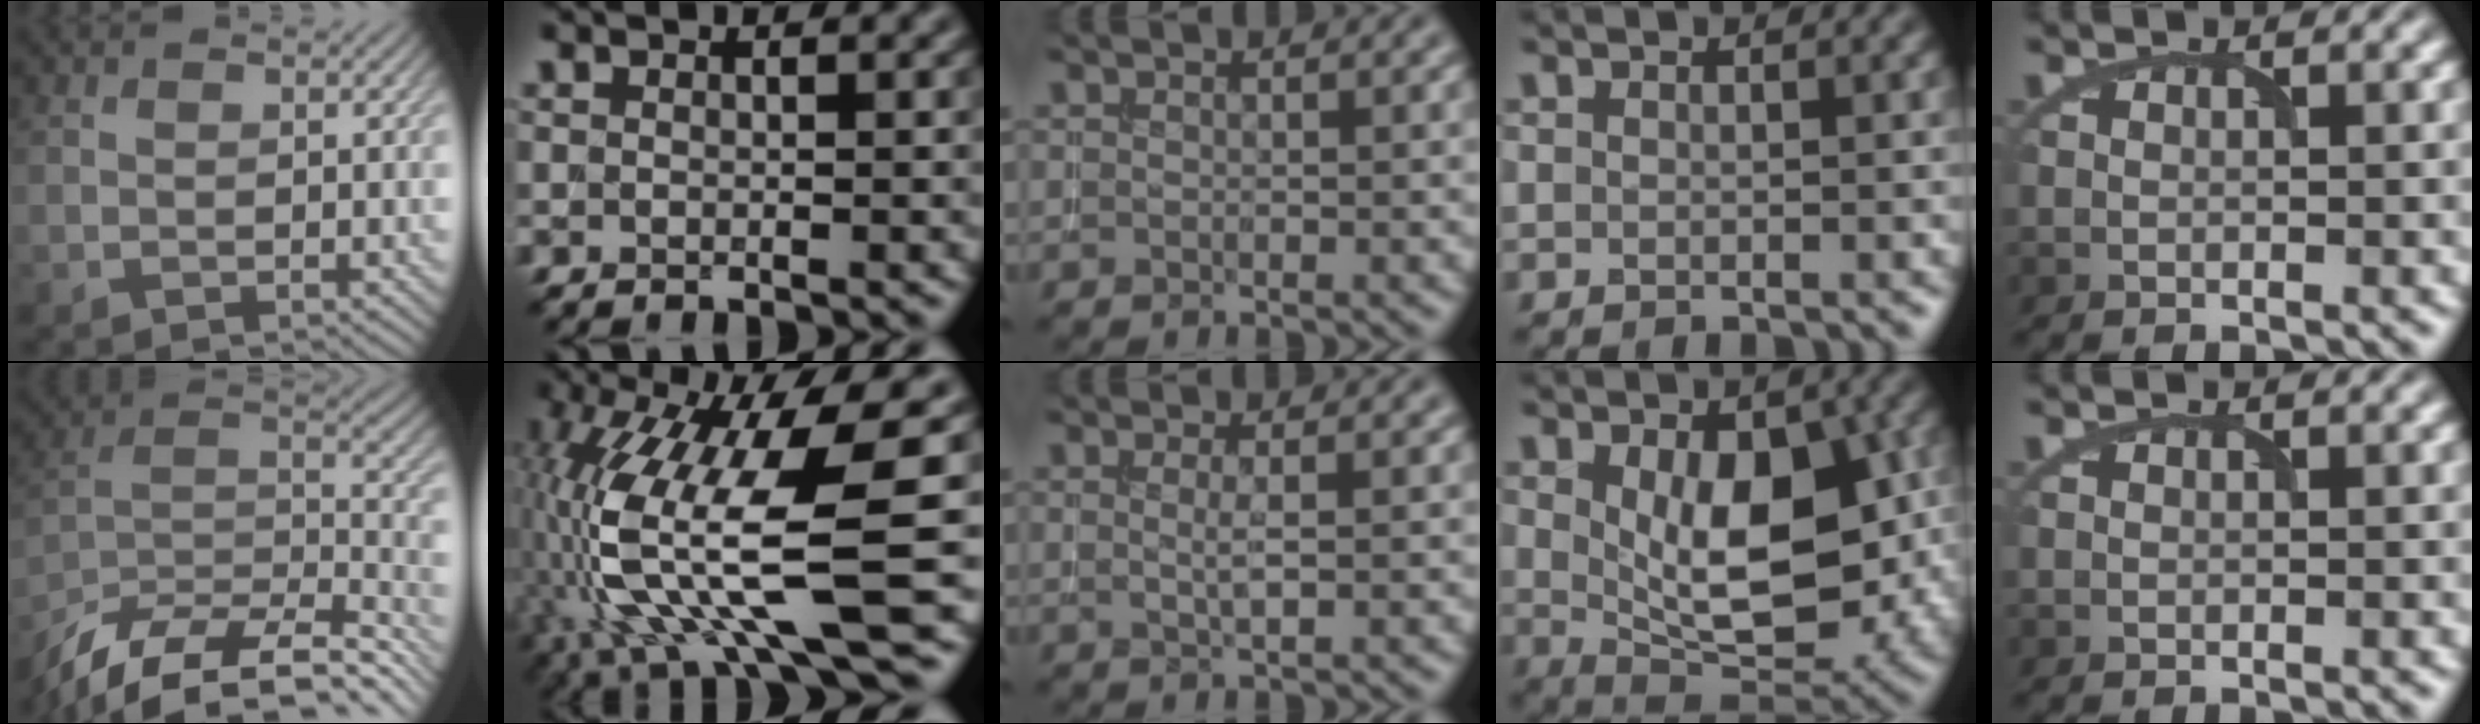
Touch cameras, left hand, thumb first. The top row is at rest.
{"thumb": {"total": 15.7, "force": [-12.7, 5.1, 7.7], "torque": [-0.175, -0.008, -0.200]}, "index": {"total": 13.5, "force": [-1.1, 3.3, 13.0], "torque": [-0.264, -0.013, -0.009]}, "middle": {"total": 1.3, "force": [0.2, 0.3, 1.3], "torque": [-0.023, -0.001, 0.000]}, "ring": {"total": 10.3, "force": [0.6, 5.6, 8.6], "torque": [-0.141, -0.017, 0.025]}}